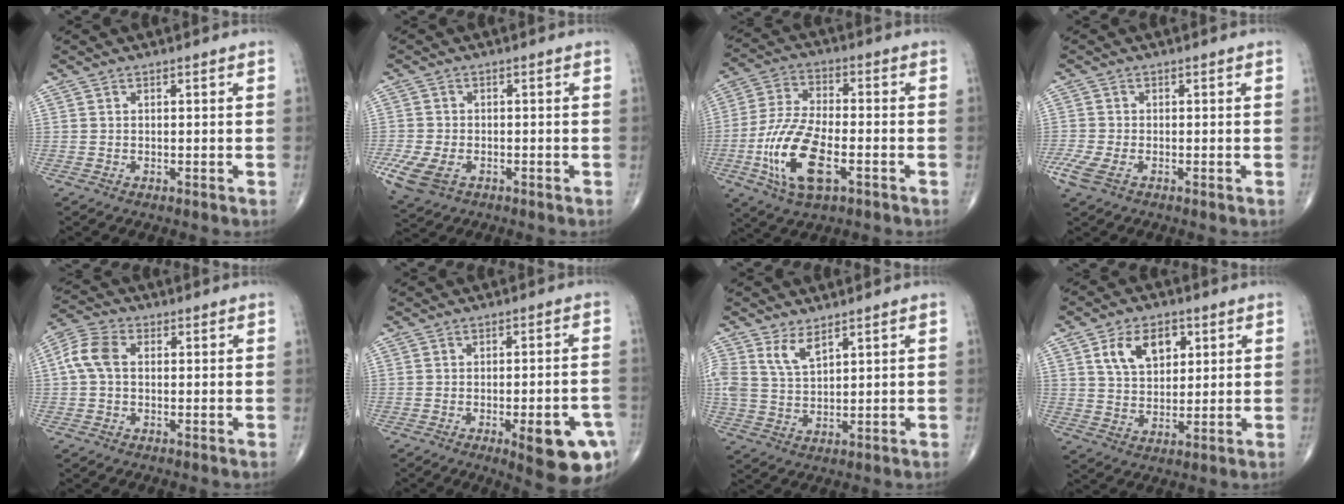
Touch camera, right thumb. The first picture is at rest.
{"total": 7.3, "force": [-3.1, 4.6, 4.7], "torque": [-0.109, -0.002, -0.053]}
{"total": 14.8, "force": [-5.0, 6.4, 12.4], "torque": [-0.258, 0.014, -0.091]}
{"total": 4.1, "force": [-2.0, 1.9, 3.0], "torque": [-0.087, -0.005, -0.043]}
{"total": 6.3, "force": [0.5, 4.3, 4.6], "torque": [-0.101, 0.021, 0.002]}
{"total": 12.5, "force": [-5.1, 3.6, 10.8], "torque": [-0.116, 0.013, -0.055]}
{"total": 5.1, "force": [3.2, 2.2, 3.3], "torque": [-0.064, -0.019, 0.069]}
{"total": 9.7, "force": [3.8, 6.2, 6.4], "torque": [-0.082, -0.011, 0.070]}